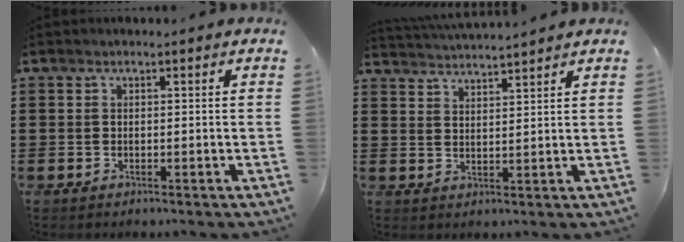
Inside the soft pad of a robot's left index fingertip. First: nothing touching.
{"total": 2.9, "force": [2.9, -0.7, 0.0], "torque": [-0.010, -0.017, 0.051]}